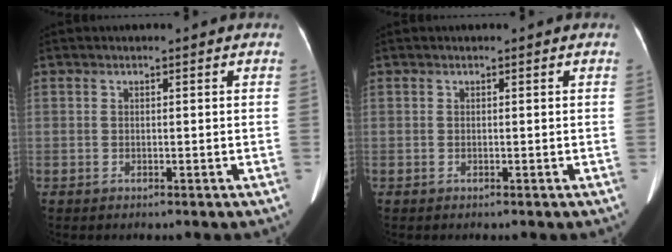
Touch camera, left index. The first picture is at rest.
{"total": 0.0}